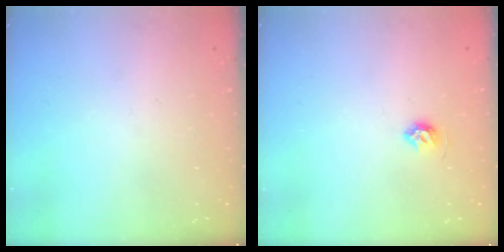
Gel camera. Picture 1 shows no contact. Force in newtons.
{"total": 4.9, "press": 4.9, "slide": 0.7}